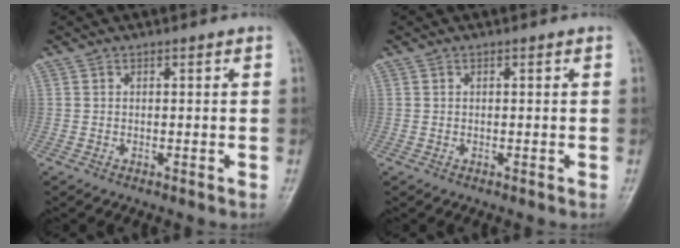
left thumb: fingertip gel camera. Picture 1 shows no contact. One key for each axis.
{"total": 0.0}